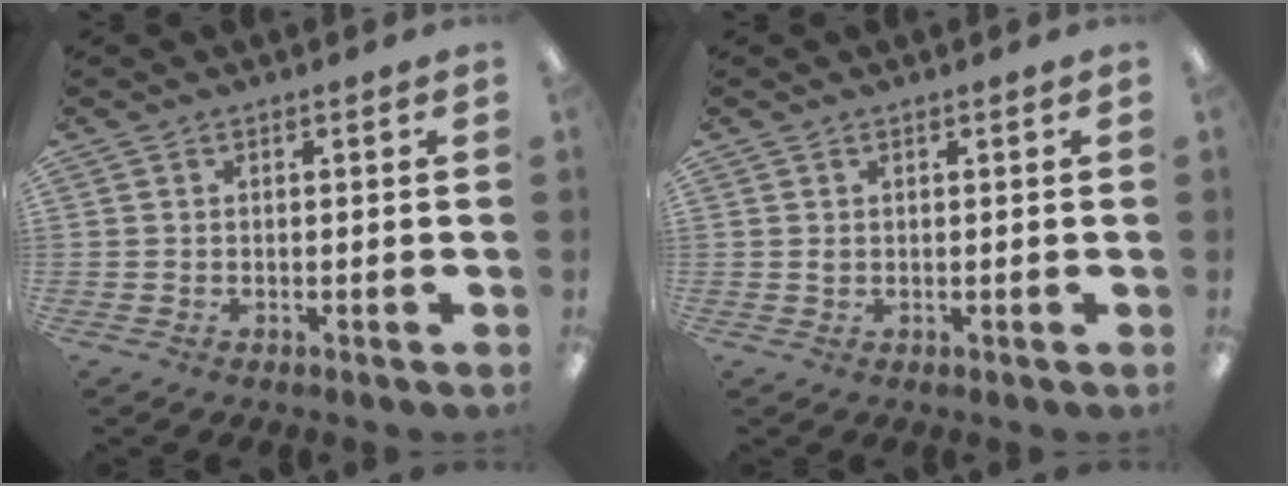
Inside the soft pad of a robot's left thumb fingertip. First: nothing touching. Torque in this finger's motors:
{"motor_torque": [0.04, 0.09, 0.21, -0.57, -0.01]}